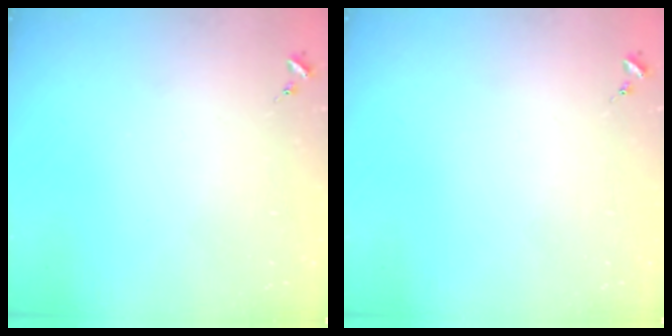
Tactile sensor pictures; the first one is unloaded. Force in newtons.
{"total": 0.0}